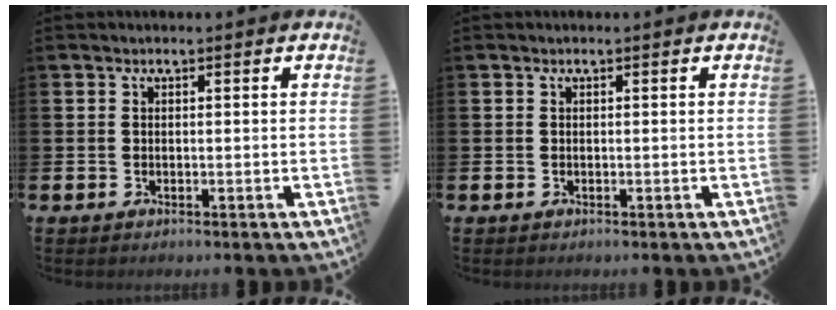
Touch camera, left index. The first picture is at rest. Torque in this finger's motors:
{"motor_torque": [0.00, 0.00, 0.00, 0.00]}